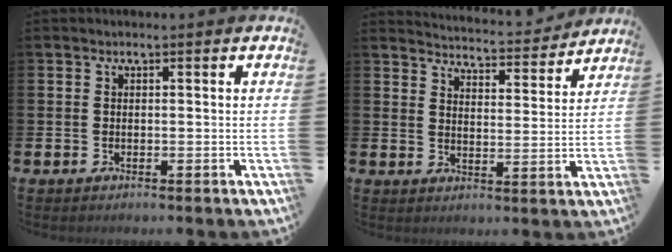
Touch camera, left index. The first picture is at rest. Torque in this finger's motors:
{"motor_torque": [0.54, -0.75, 0.24, 0.04]}